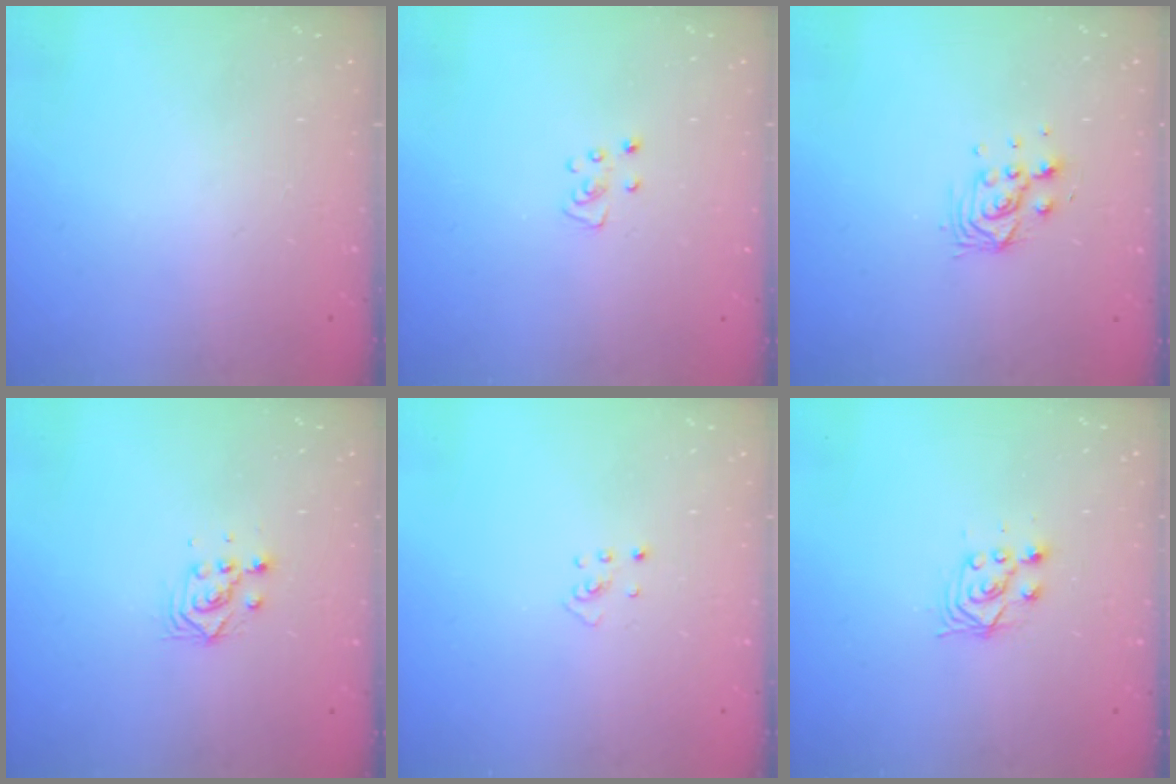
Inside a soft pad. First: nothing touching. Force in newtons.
{"total": 3.9, "press": 3.9, "slide": 0.2}
{"total": 5.9, "press": 5.9, "slide": 0.4}
{"total": 3.7, "press": 3.7, "slide": 0.2}
{"total": 2.5, "press": 2.4, "slide": 0.5}
{"total": 4.0, "press": 4.0, "slide": 0.7}